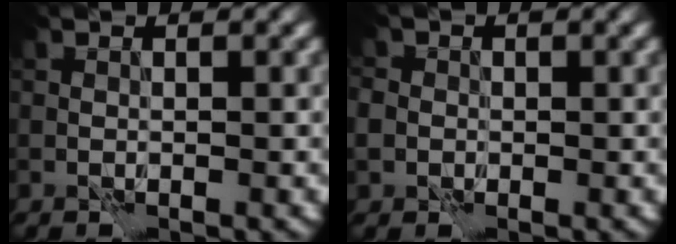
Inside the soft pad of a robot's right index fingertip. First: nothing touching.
{"total": 1.9, "force": [-0.4, 1.8, 0.5], "torque": [-0.005, -0.002, -0.008]}